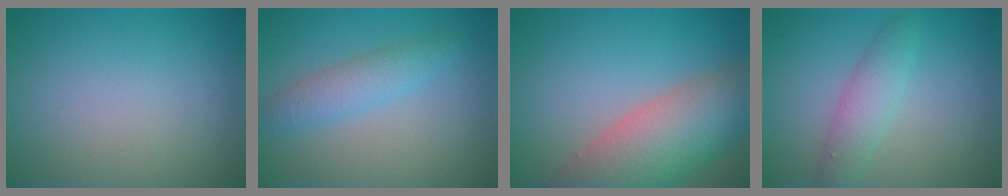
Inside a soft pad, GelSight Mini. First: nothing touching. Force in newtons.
{"total": 2.9, "press": 2.9, "slide": 0.0}
{"total": 10.0, "press": 10.0, "slide": 0.7}
{"total": 2.8, "press": 2.8, "slide": 0.1}